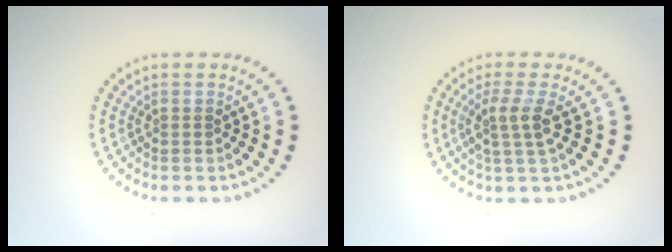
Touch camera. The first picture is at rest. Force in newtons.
{"total": 2.6, "press": 2.0, "slide": 1.7}